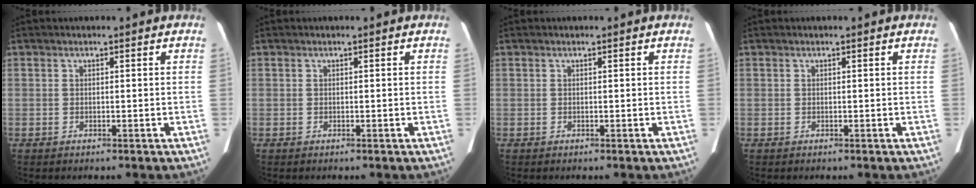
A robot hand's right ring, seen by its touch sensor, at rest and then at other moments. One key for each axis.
{"total": 0.0}
{"total": 0.0}
{"total": 0.0}